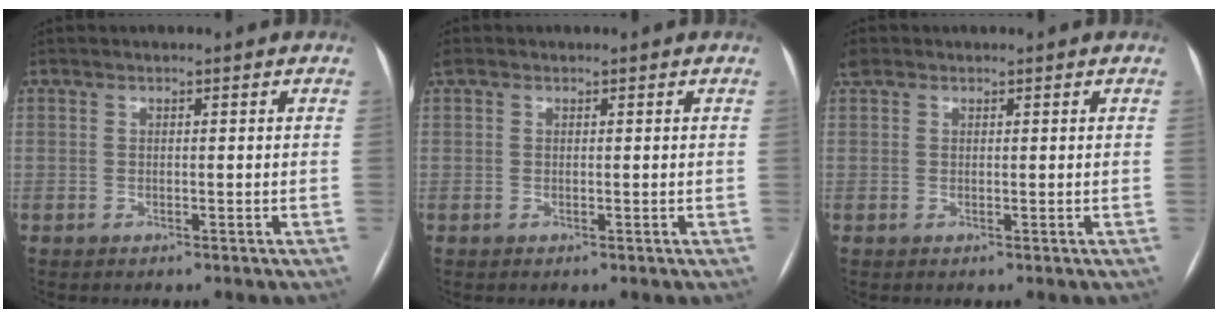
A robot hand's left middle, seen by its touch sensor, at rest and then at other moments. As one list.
[{"total": 0.7, "force": [0.6, 0.3, 0.3], "torque": [-0.017, 0.021, 0.015]}, {"total": 1.5, "force": [1.1, 0.8, 0.5], "torque": [-0.017, 0.020, 0.024]}]